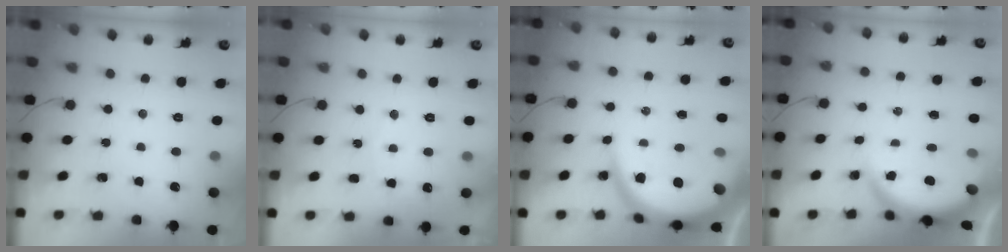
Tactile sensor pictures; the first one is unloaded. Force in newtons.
{"total": 6.0, "press": 6.0, "slide": 0.2}
{"total": 15.1, "press": 15.0, "slide": 1.6}
{"total": 3.9, "press": 3.9, "slide": 0.1}